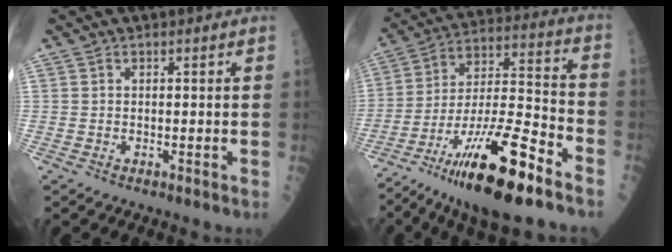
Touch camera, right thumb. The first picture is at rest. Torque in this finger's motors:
{"motor_torque": [0.86, 0.06, 1.56, -1.21, 0.19]}